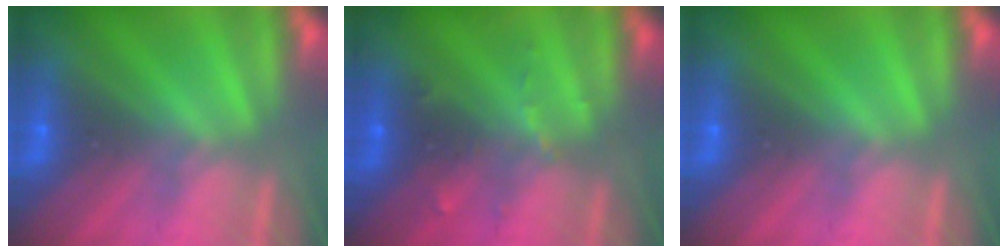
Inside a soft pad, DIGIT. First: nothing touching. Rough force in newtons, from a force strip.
{"total": 2.8}
{"total": 0.0}